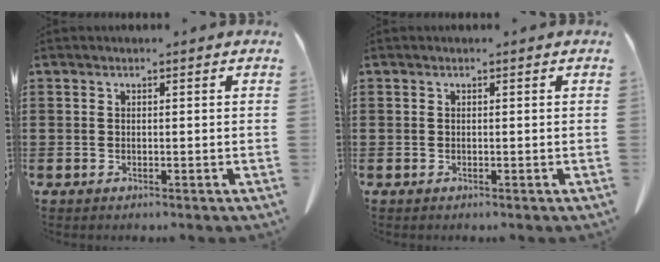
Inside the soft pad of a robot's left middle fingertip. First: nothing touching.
{"total": 0.0}